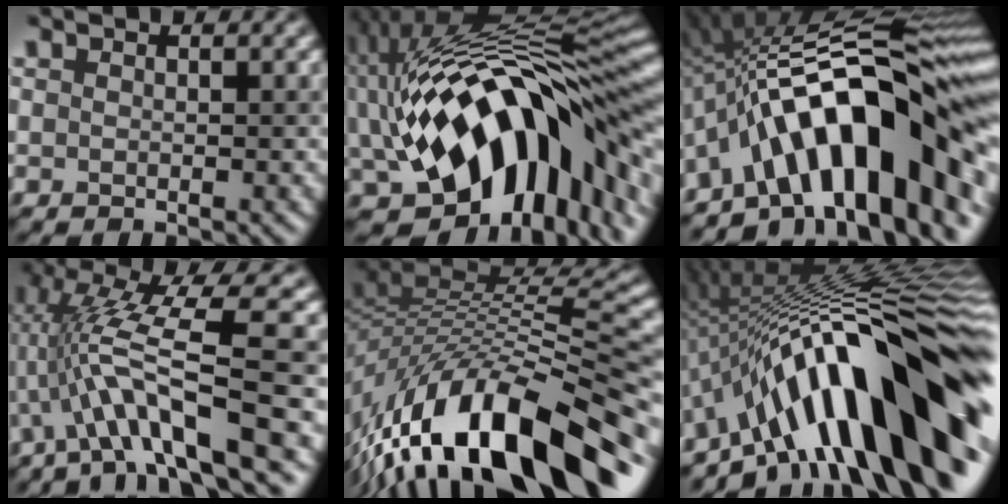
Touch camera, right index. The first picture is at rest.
{"total": 16.4, "force": [-0.1, 9.5, 13.3], "torque": [-0.205, 0.004, -0.011]}
{"total": 16.9, "force": [-5.7, 6.3, 14.7], "torque": [-0.182, 0.060, -0.117]}
{"total": 9.5, "force": [-1.1, 2.2, 9.2], "torque": [-0.164, 0.012, -0.022]}
{"total": 16.6, "force": [-9.4, 5.9, 12.3], "torque": [-0.228, 0.014, -0.163]}
{"total": 17.2, "force": [-4.6, 5.3, 15.7], "torque": [-0.210, 0.046, -0.090]}